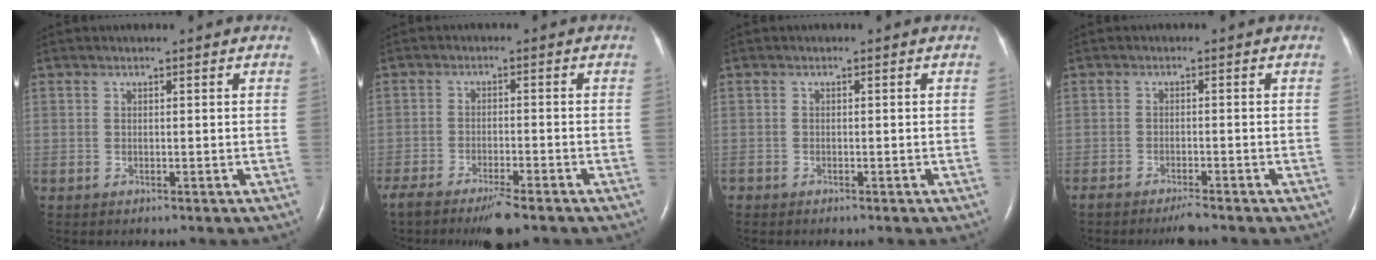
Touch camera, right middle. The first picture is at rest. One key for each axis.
{"total": 8.0, "fx": -6.3, "fy": 1.1, "fz": 4.9, "tx": -0.079, "ty": -0.017, "tz": -0.097}
{"total": 0.6, "fx": -0.5, "fy": 0.3, "fz": 0.0, "tx": -0.006, "ty": 0.002, "tz": -0.011}
{"total": 3.1, "fx": -2.7, "fy": 0.3, "fz": 1.5, "tx": -0.028, "ty": -0.006, "tz": -0.041}